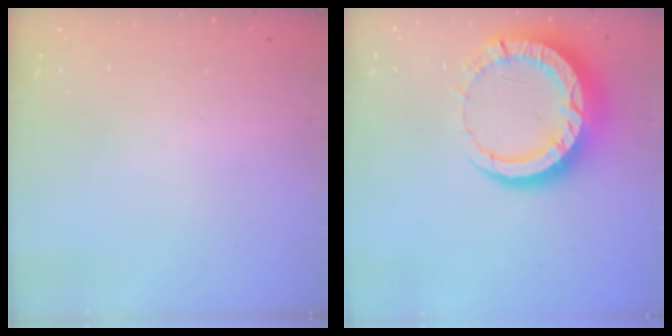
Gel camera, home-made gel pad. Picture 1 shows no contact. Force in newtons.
{"total": 13.4, "press": 13.3, "slide": 1.4}